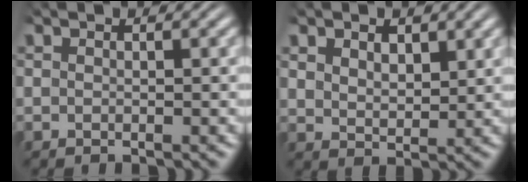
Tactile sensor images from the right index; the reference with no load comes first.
{"total": 2.0, "force": [1.3, 1.0, 1.2], "torque": [-0.027, -0.015, 0.037]}